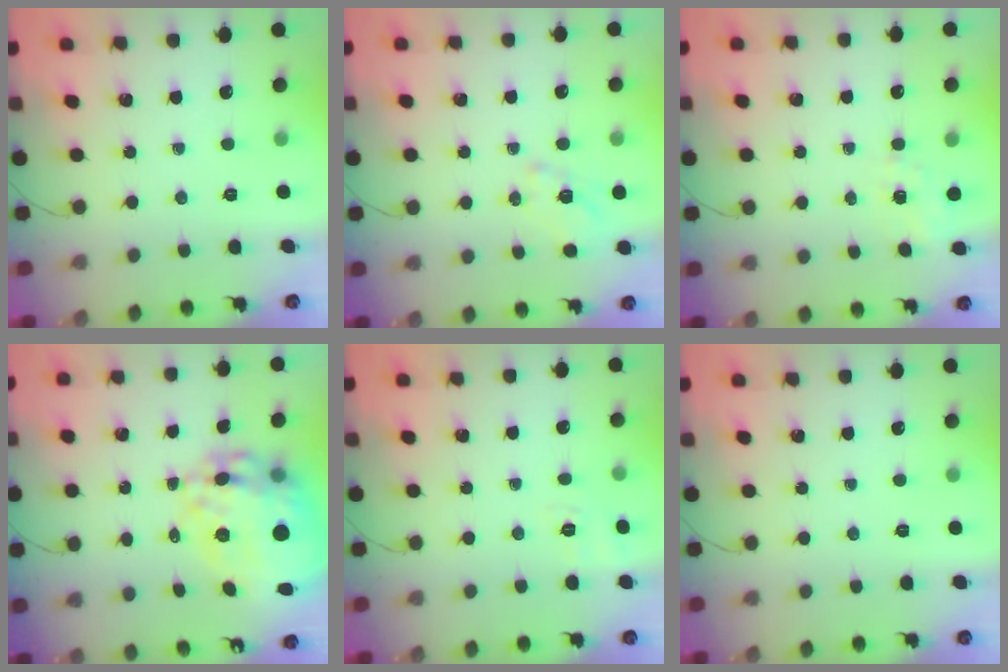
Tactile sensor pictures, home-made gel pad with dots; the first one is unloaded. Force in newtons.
{"total": 1.5, "press": 0.9, "slide": 1.1}
{"total": 1.5, "press": 1.1, "slide": 1.1}
{"total": 18.2, "press": 17.0, "slide": 6.3}
{"total": 2.3, "press": 1.2, "slide": 1.9}
{"total": 0.0}